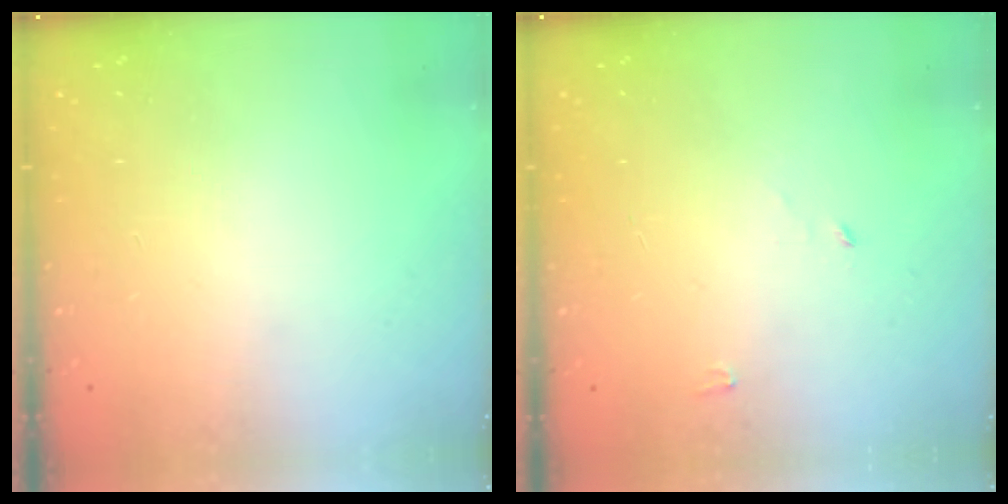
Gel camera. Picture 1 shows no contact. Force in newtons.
{"total": 2.4, "press": 2.4, "slide": 0.2}